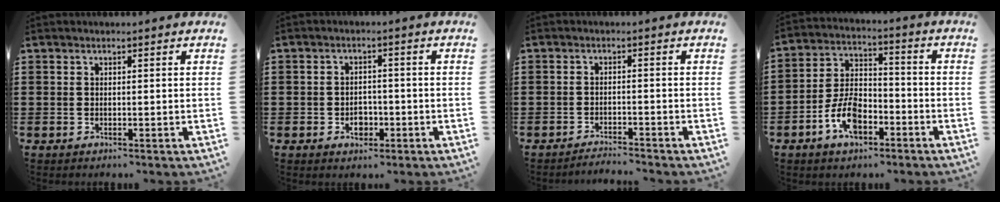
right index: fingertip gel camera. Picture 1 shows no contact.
{"total": 2.9, "force": [-1.1, 2.2, 1.6], "torque": [-0.024, -0.001, -0.023]}
{"total": 1.9, "force": [-1.9, -0.1, 0.1], "torque": [-0.006, 0.003, -0.040]}
{"total": 8.0, "force": [-3.8, 4.7, 5.3], "torque": [-0.122, 0.010, -0.074]}